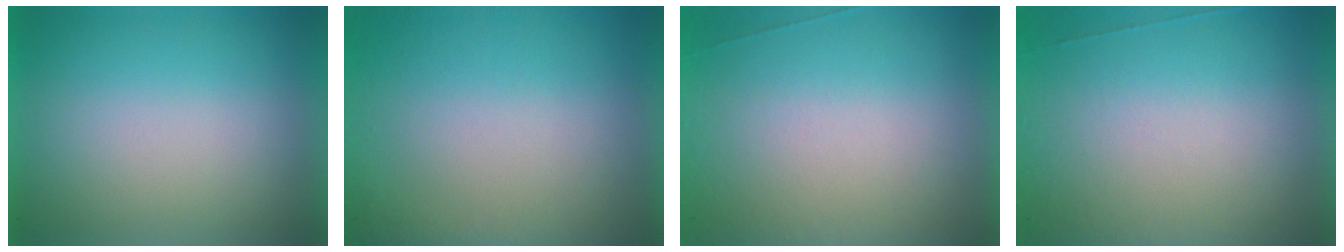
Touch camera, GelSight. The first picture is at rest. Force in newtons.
{"total": 5.3}
{"total": 6.8}
{"total": 7.5}